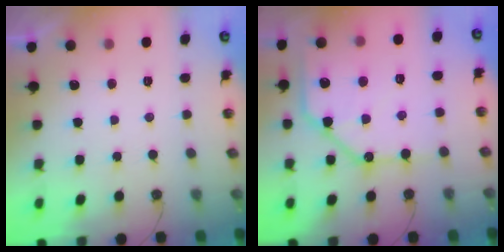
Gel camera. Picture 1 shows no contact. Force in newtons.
{"total": 16.0, "press": 15.9, "slide": 1.8}